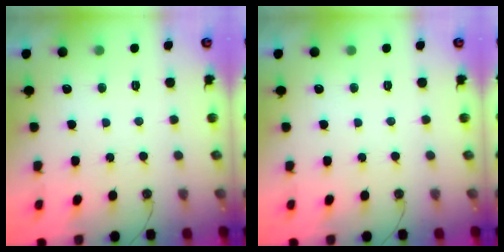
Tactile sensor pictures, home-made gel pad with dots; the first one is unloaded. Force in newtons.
{"total": 0.0}